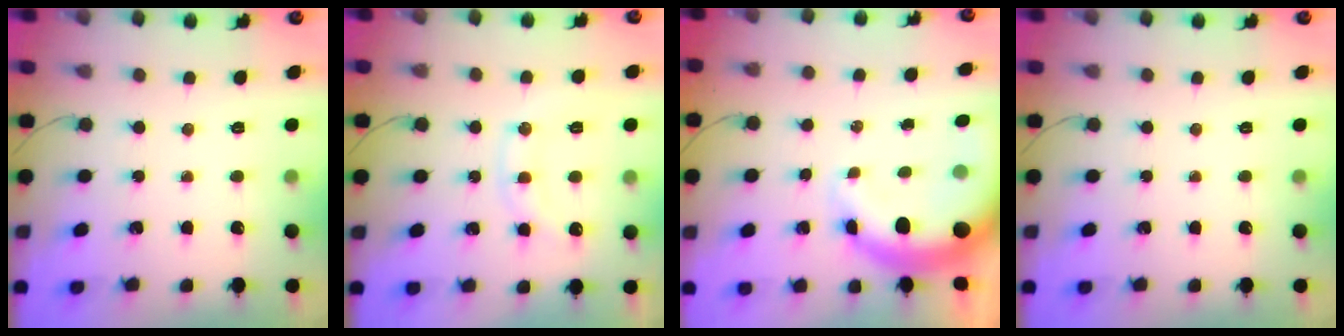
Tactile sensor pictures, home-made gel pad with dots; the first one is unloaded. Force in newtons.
{"total": 11.8, "press": 11.7, "slide": 0.8}
{"total": 7.7, "press": 7.4, "slide": 1.9}
{"total": 0.0}